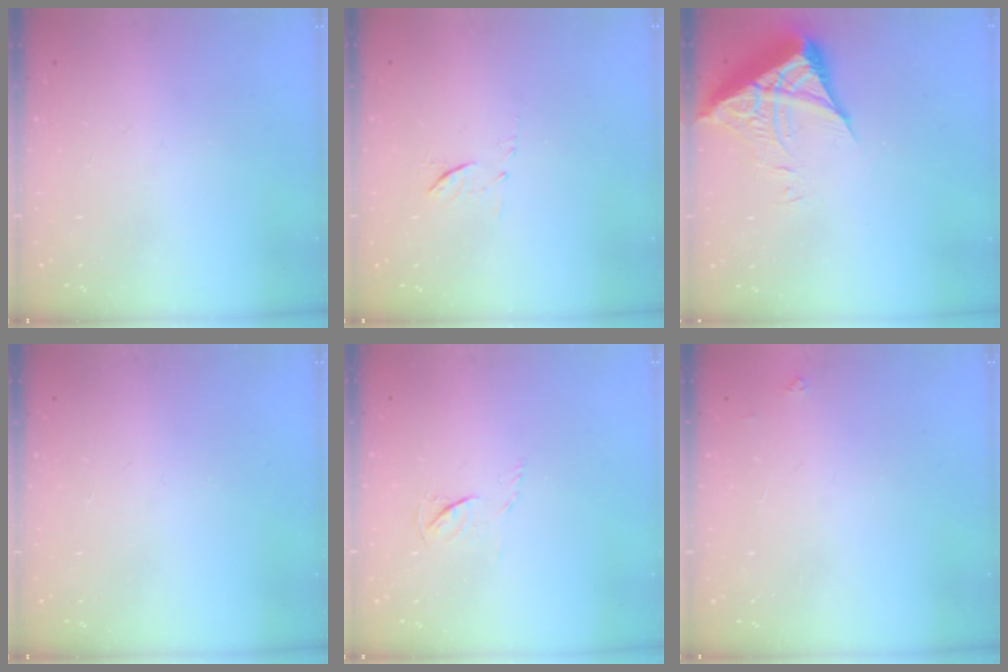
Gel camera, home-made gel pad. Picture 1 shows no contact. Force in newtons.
{"total": 6.0, "press": 6.0, "slide": 0.6}
{"total": 7.2, "press": 7.2, "slide": 0.6}
{"total": 0.0}
{"total": 3.8, "press": 3.8, "slide": 0.5}
{"total": 3.8, "press": 3.8, "slide": 0.4}